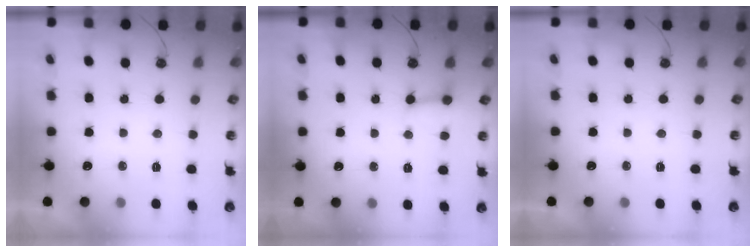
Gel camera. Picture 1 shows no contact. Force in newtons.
{"total": 3.0, "press": 3.0, "slide": 0.3}
{"total": 0.0}